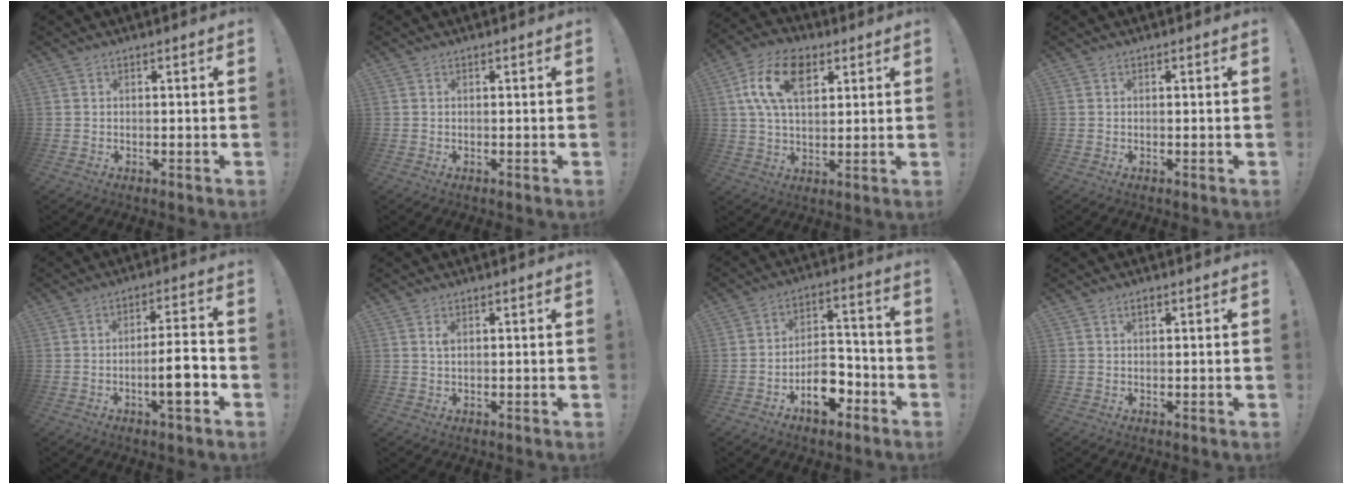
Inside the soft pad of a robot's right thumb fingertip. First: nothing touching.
{"total": 0.0}
{"total": 14.5, "force": [5.8, 8.6, 10.2], "torque": [-0.174, -0.003, 0.108]}
{"total": 0.0}
{"total": 10.5, "force": [-3.7, 1.8, 9.6], "torque": [-0.138, 0.009, -0.065]}
{"total": 1.2, "force": [0.5, 0.5, 1.0], "torque": [-0.018, 0.000, 0.007]}
{"total": 11.4, "force": [-6.3, 7.0, 6.4], "torque": [-0.076, 0.059, -0.107]}
{"total": 1.3, "force": [0.8, 0.6, 0.9], "torque": [-0.013, 0.001, 0.012]}